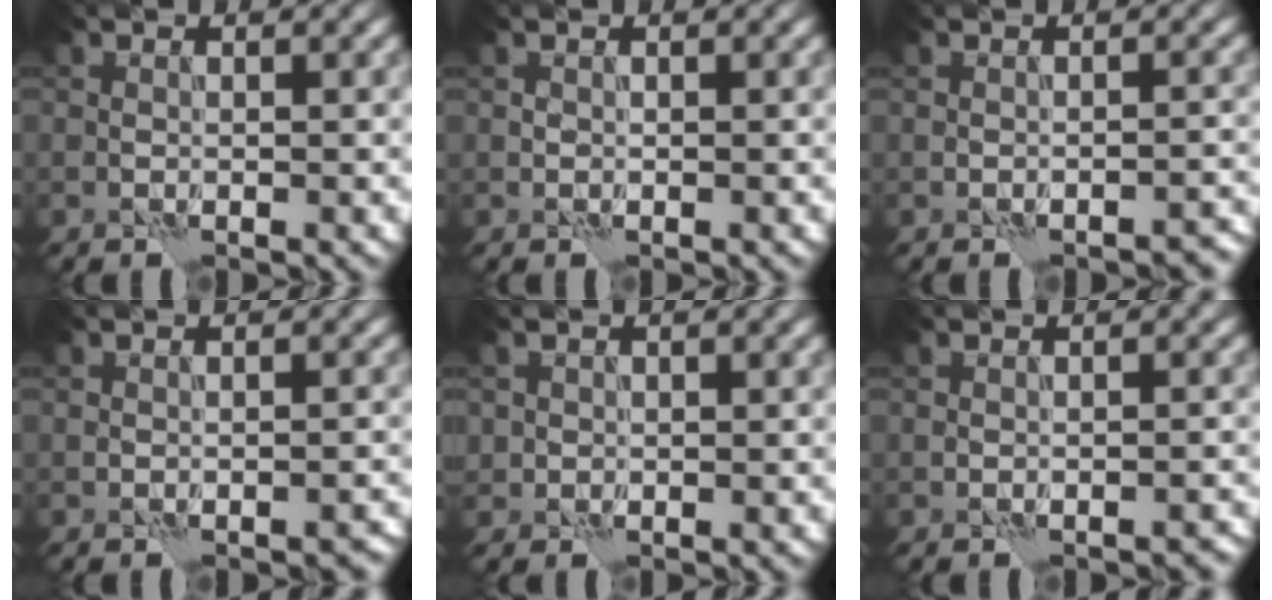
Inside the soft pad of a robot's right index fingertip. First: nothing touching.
{"total": 0.0}
{"total": 1.5, "force": [-1.4, 0.2, 0.5], "torque": [-0.005, 0.006, -0.018]}
{"total": 1.1, "force": [-0.9, 0.4, 0.5], "torque": [-0.008, 0.001, -0.012]}
{"total": 0.8, "force": [0.1, 0.8, -0.1], "torque": [0.009, -0.002, 0.001]}
{"total": 1.0, "force": [-0.9, 0.2, 0.3], "torque": [-0.007, 0.002, -0.013]}